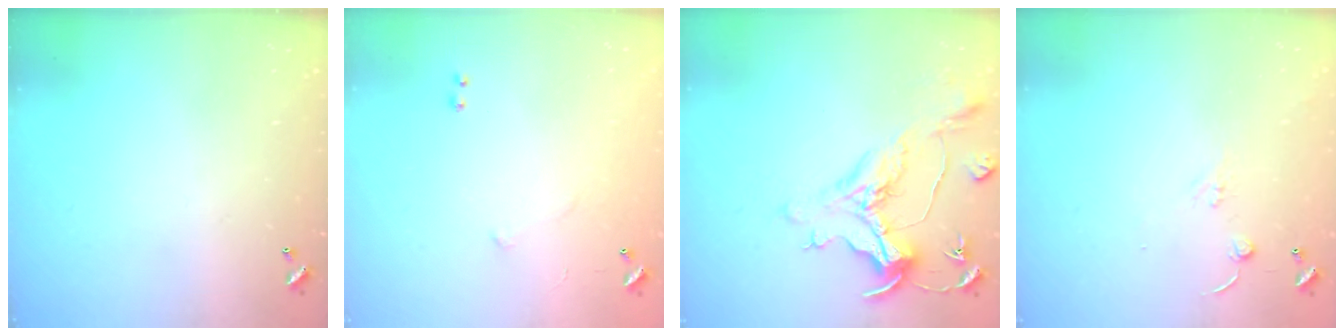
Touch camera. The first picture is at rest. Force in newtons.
{"total": 5.9, "press": 5.9, "slide": 0.8}
{"total": 1.5, "press": 0.8, "slide": 1.2}
{"total": 7.1, "press": 7.1, "slide": 0.6}